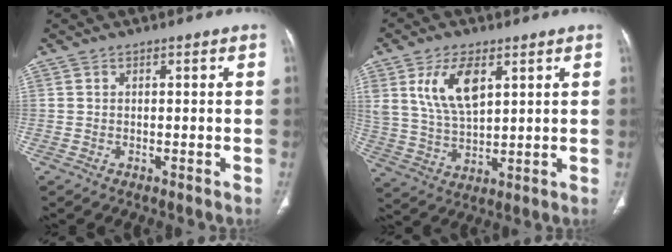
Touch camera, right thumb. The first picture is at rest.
{"total": 10.9, "force": [4.6, 5.5, 8.3], "torque": [-0.150, -0.017, 0.098]}